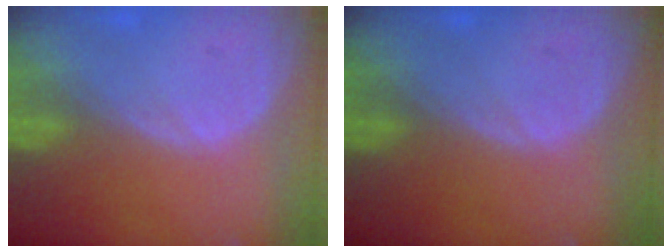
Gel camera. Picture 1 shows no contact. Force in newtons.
{"total": 0.0}